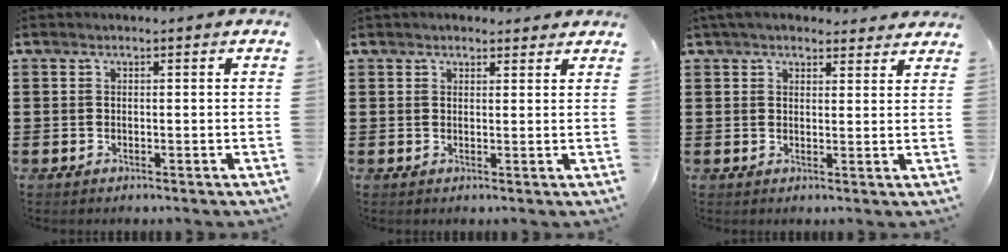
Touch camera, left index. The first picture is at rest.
{"total": 1.8, "force": [1.7, 0.7, 0.2], "torque": [0.000, 0.001, 0.031]}
{"total": 4.0, "force": [3.7, 1.2, 1.3], "torque": [-0.035, -0.003, 0.069]}